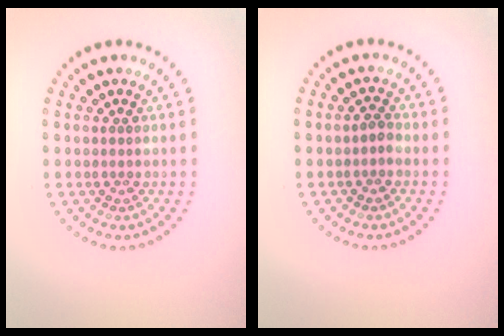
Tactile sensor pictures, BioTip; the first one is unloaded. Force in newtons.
{"total": 1.0, "press": 0.9, "slide": 0.4}